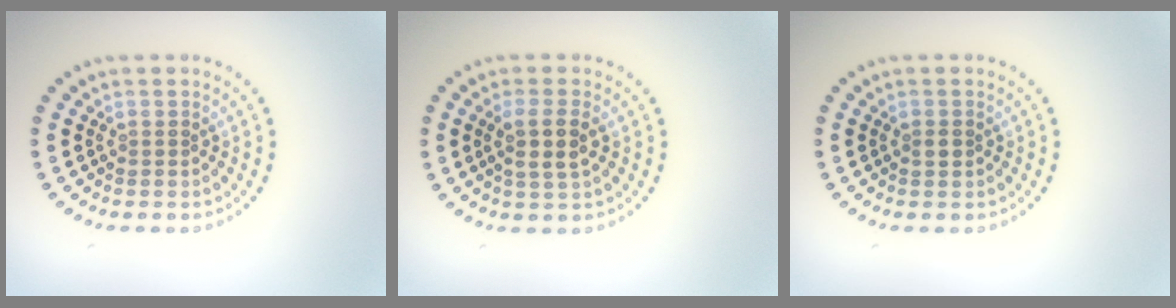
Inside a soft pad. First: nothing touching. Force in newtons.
{"total": 2.6, "press": 2.4, "slide": 1.0}
{"total": 0.9, "press": 0.9, "slide": 0.1}